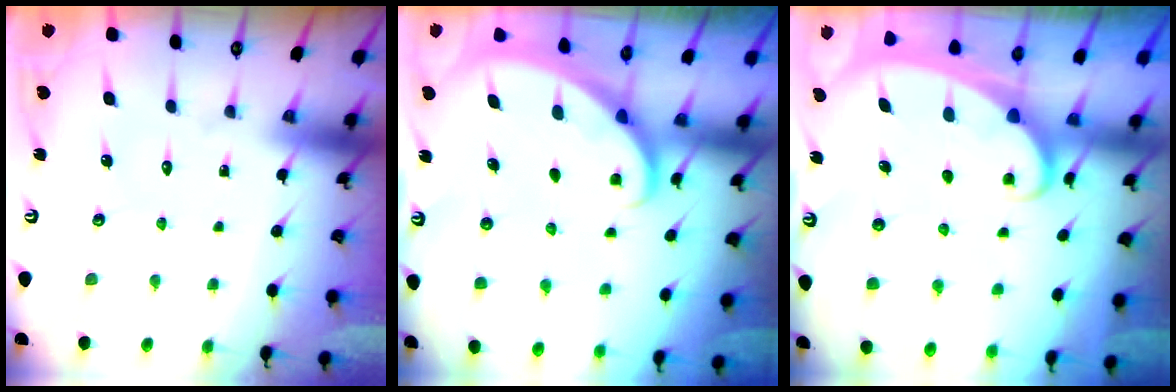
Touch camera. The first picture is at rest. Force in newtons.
{"total": 1.3, "press": 1.3, "slide": 0.0}
{"total": 2.1, "press": 2.1, "slide": 0.3}